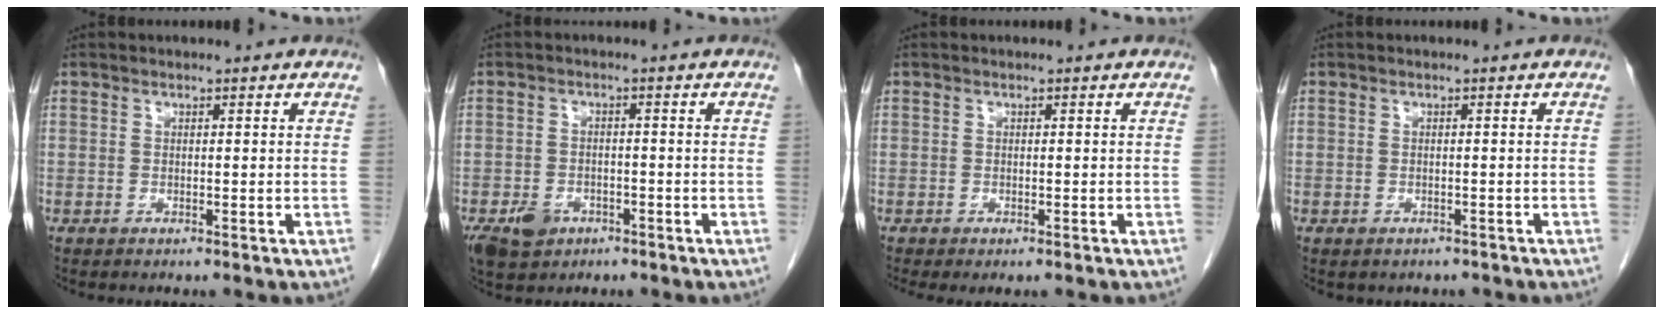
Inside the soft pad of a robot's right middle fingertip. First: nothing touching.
{"total": 5.6, "force": [-3.2, 4.0, 2.5], "torque": [-0.048, -0.002, -0.045]}
{"total": 1.6, "force": [-1.2, 0.4, 0.9], "torque": [-0.012, -0.007, -0.017]}
{"total": 2.3, "force": [-1.9, 1.3, 0.5], "torque": [-0.008, 0.002, -0.020]}